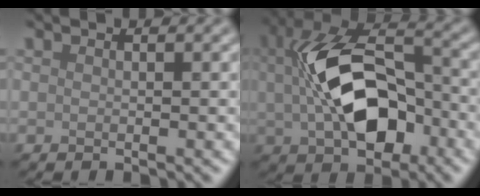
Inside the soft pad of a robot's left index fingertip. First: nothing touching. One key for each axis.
{"total": 10.7, "fx": -0.1, "fy": 6.2, "fz": 8.7, "tx": -0.163, "ty": 0.000, "tz": 0.003}